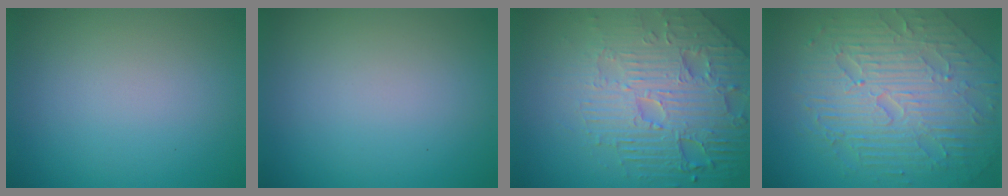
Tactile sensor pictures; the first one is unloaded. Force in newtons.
{"total": 0.0}
{"total": 8.6, "press": 6.2, "slide": 6.0}
{"total": 9.5, "press": 6.3, "slide": 7.1}